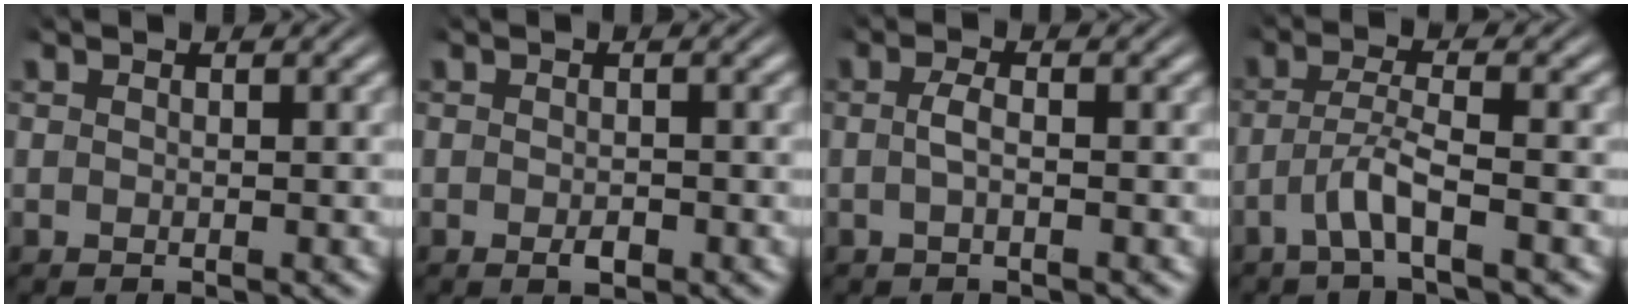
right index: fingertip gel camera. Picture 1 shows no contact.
{"total": 1.1, "force": [-0.6, 0.5, 0.8], "torque": [-0.015, -0.005, -0.009]}
{"total": 1.4, "force": [-0.5, 0.0, 1.3], "torque": [-0.032, -0.006, -0.007]}
{"total": 3.1, "force": [-2.0, 0.0, 2.4], "torque": [-0.045, -0.002, -0.034]}